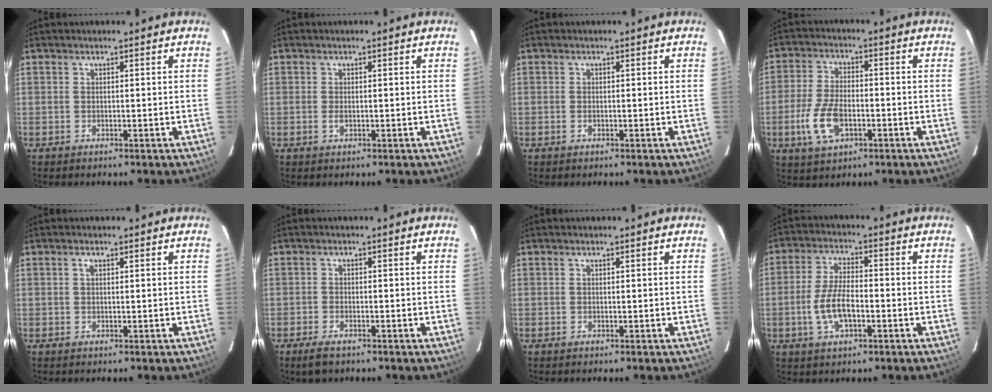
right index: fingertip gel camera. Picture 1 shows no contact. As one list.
[{"total": 1.1, "force": [-0.2, 0.6, 0.9], "torque": [-0.018, -0.001, -0.004]}, {"total": 0.7, "force": [-0.3, 0.5, 0.5], "torque": [-0.011, 0.000, -0.005]}, {"total": 9.6, "force": [-3.2, 5.1, 7.5], "torque": [-0.166, -0.003, -0.057]}, {"total": 0.6, "force": [0.3, 0.3, 0.5], "torque": [-0.010, 0.004, 0.004]}, {"total": 3.4, "force": [-2.5, 1.3, 1.9], "torque": [-0.048, -0.008, -0.045]}, {"total": 0.0}, {"total": 8.0, "force": [-2.5, 3.3, 6.9], "torque": [-0.143, 0.000, -0.044]}]